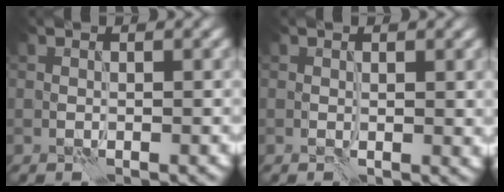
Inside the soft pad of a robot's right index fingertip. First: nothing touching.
{"total": 0.8, "force": [0.2, 0.3, 0.7], "torque": [-0.009, -0.002, 0.005]}